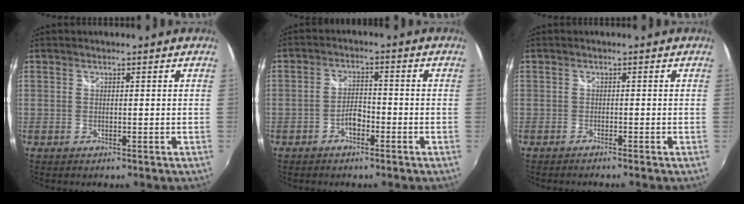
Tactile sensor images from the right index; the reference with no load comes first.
{"total": 3.5, "force": [-2.1, 1.6, 2.2], "torque": [-0.047, 0.007, -0.037]}
{"total": 0.8, "force": [-0.8, 0.0, 0.2], "torque": [-0.009, -0.004, -0.018]}